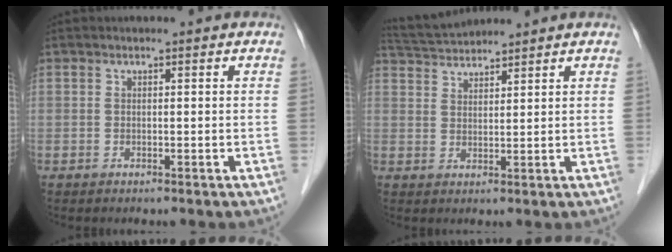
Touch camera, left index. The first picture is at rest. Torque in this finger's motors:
{"motor_torque": [0.26, -0.29, -0.08, -0.01]}